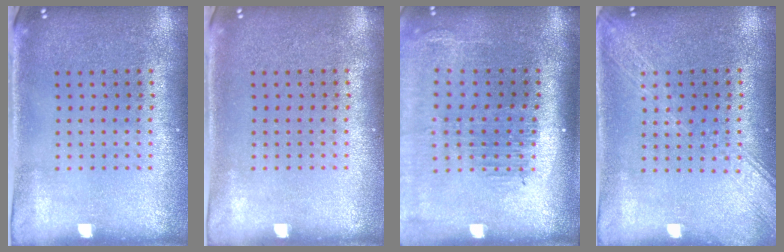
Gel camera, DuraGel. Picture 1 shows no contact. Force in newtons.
{"total": 0.0}
{"total": 2.3, "press": 1.8, "slide": 1.3}
{"total": 1.7, "press": 1.7, "slide": 0.2}